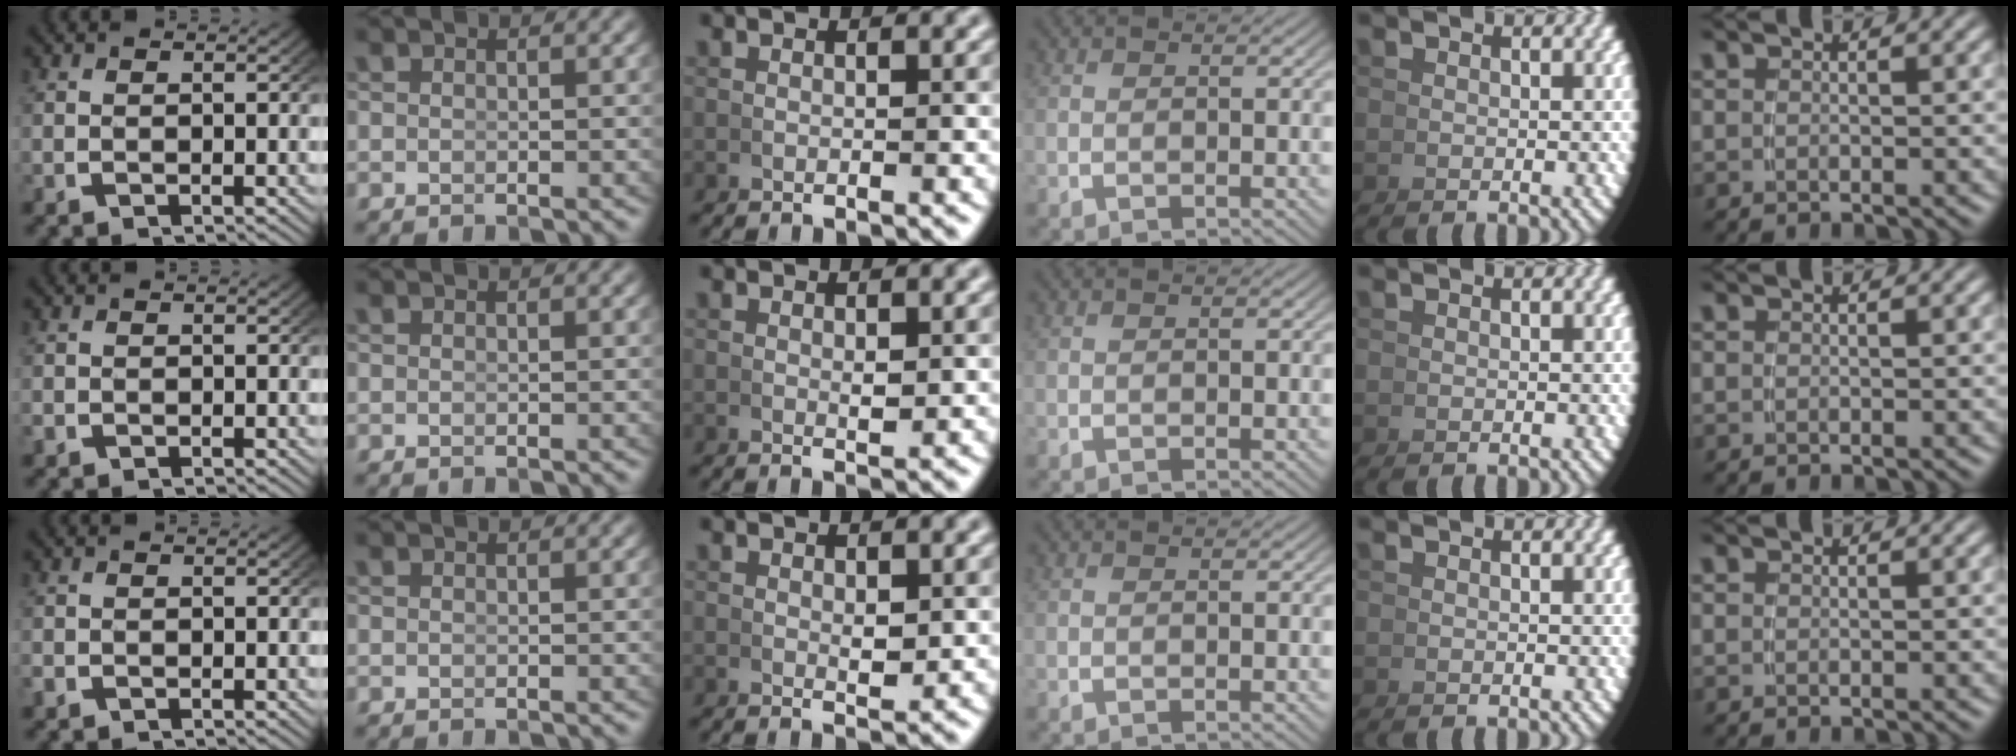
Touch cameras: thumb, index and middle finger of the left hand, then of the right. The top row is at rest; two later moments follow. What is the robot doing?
{"motion": "lift_and_place", "object": "dispenser bottle"}